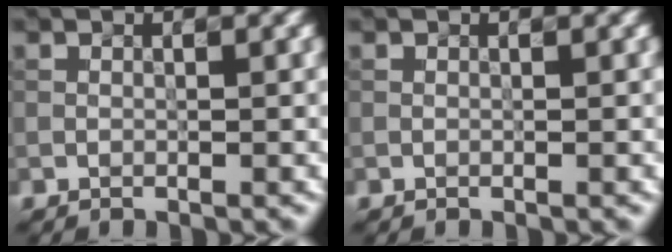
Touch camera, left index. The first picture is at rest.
{"total": 0.0}